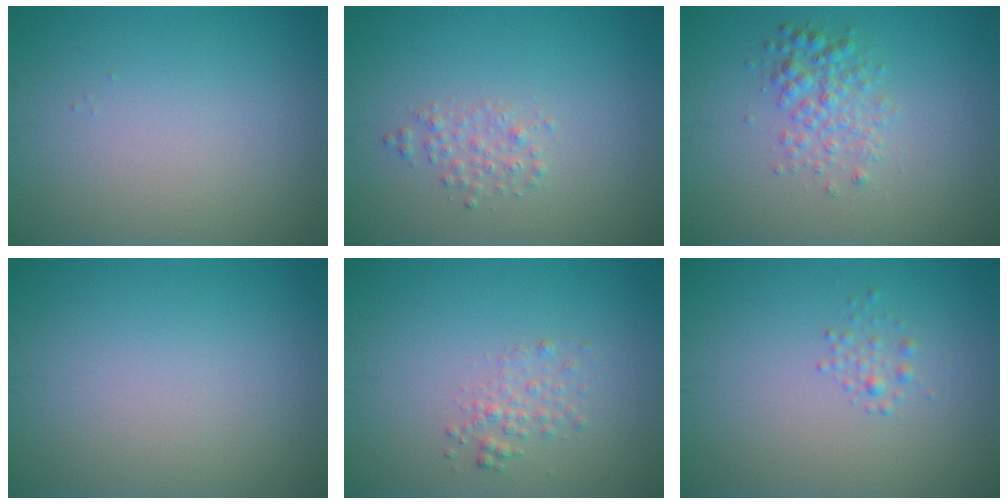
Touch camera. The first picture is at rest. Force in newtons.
{"total": 1.4, "press": 1.4, "slide": 0.0}
{"total": 2.5, "press": 2.5, "slide": 0.0}
{"total": 0.0}
{"total": 1.5, "press": 1.5, "slide": 0.0}
{"total": 1.0, "press": 1.0, "slide": 0.0}